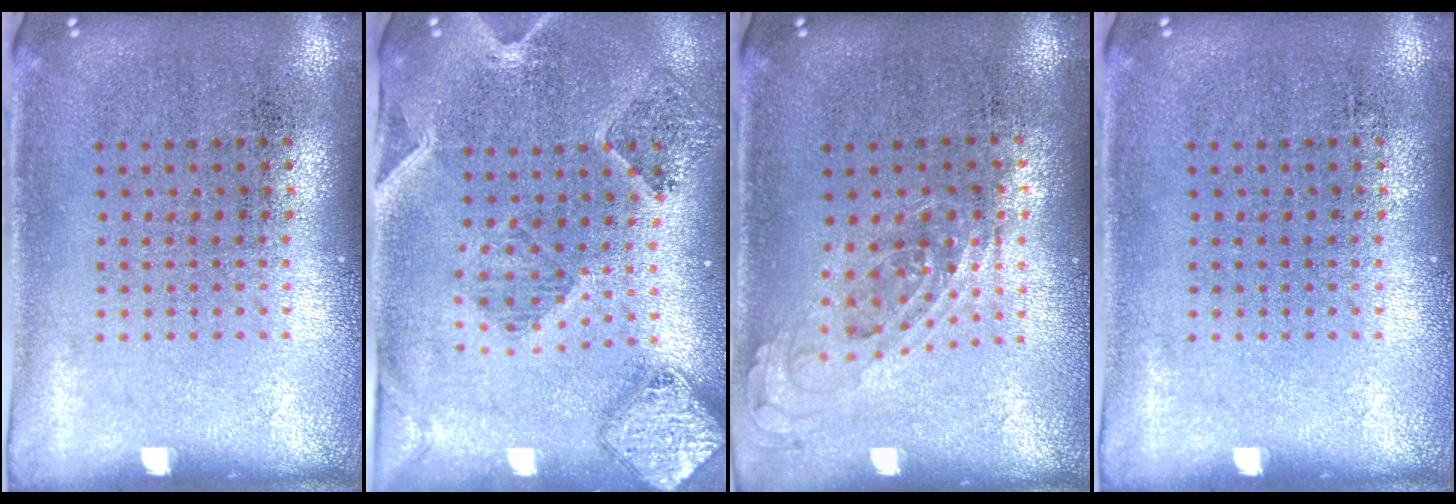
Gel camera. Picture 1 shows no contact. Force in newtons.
{"total": 1.5, "press": 1.5, "slide": 0.2}
{"total": 0.8, "press": 0.7, "slide": 0.3}
{"total": 0.0}